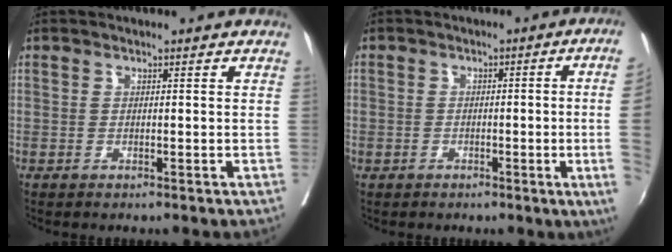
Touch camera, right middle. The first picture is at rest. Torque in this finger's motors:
{"motor_torque": [0.33, -0.29, -0.66, -0.21]}